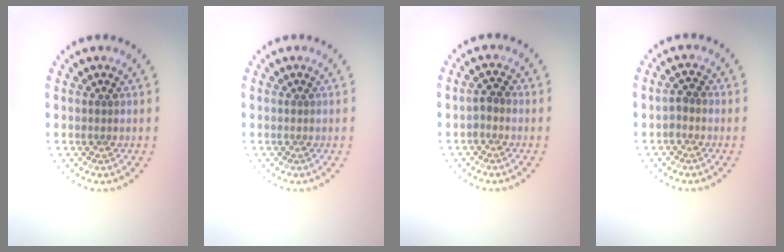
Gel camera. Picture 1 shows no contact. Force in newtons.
{"total": 0.0}
{"total": 1.1, "press": 0.9, "slide": 0.6}
{"total": 1.0, "press": 0.9, "slide": 0.4}